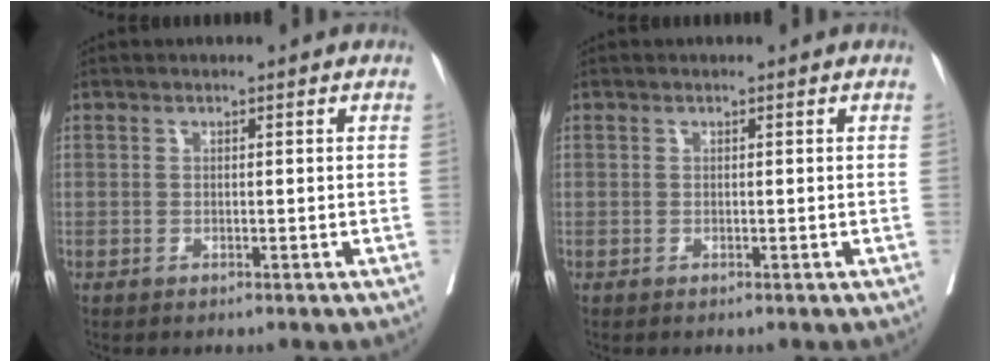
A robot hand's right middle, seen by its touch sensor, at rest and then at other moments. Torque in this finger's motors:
{"motor_torque": [0.00, 0.00, 0.00, 0.00]}